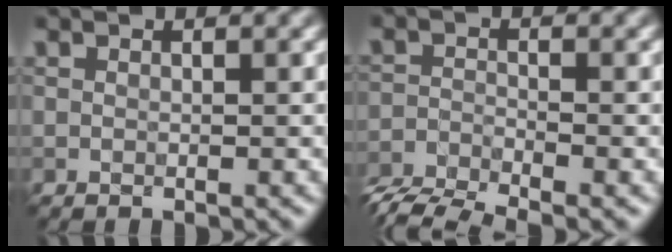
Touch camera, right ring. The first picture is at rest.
{"total": 5.3, "force": [-5.1, 0.5, 1.3], "torque": [-0.030, -0.010, -0.089]}